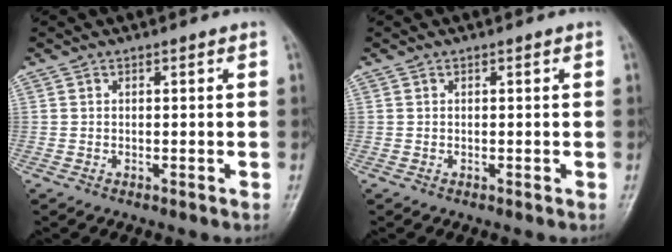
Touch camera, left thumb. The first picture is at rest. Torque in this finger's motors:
{"motor_torque": [-0.06, 0.06, 0.00, 0.00, 0.00]}